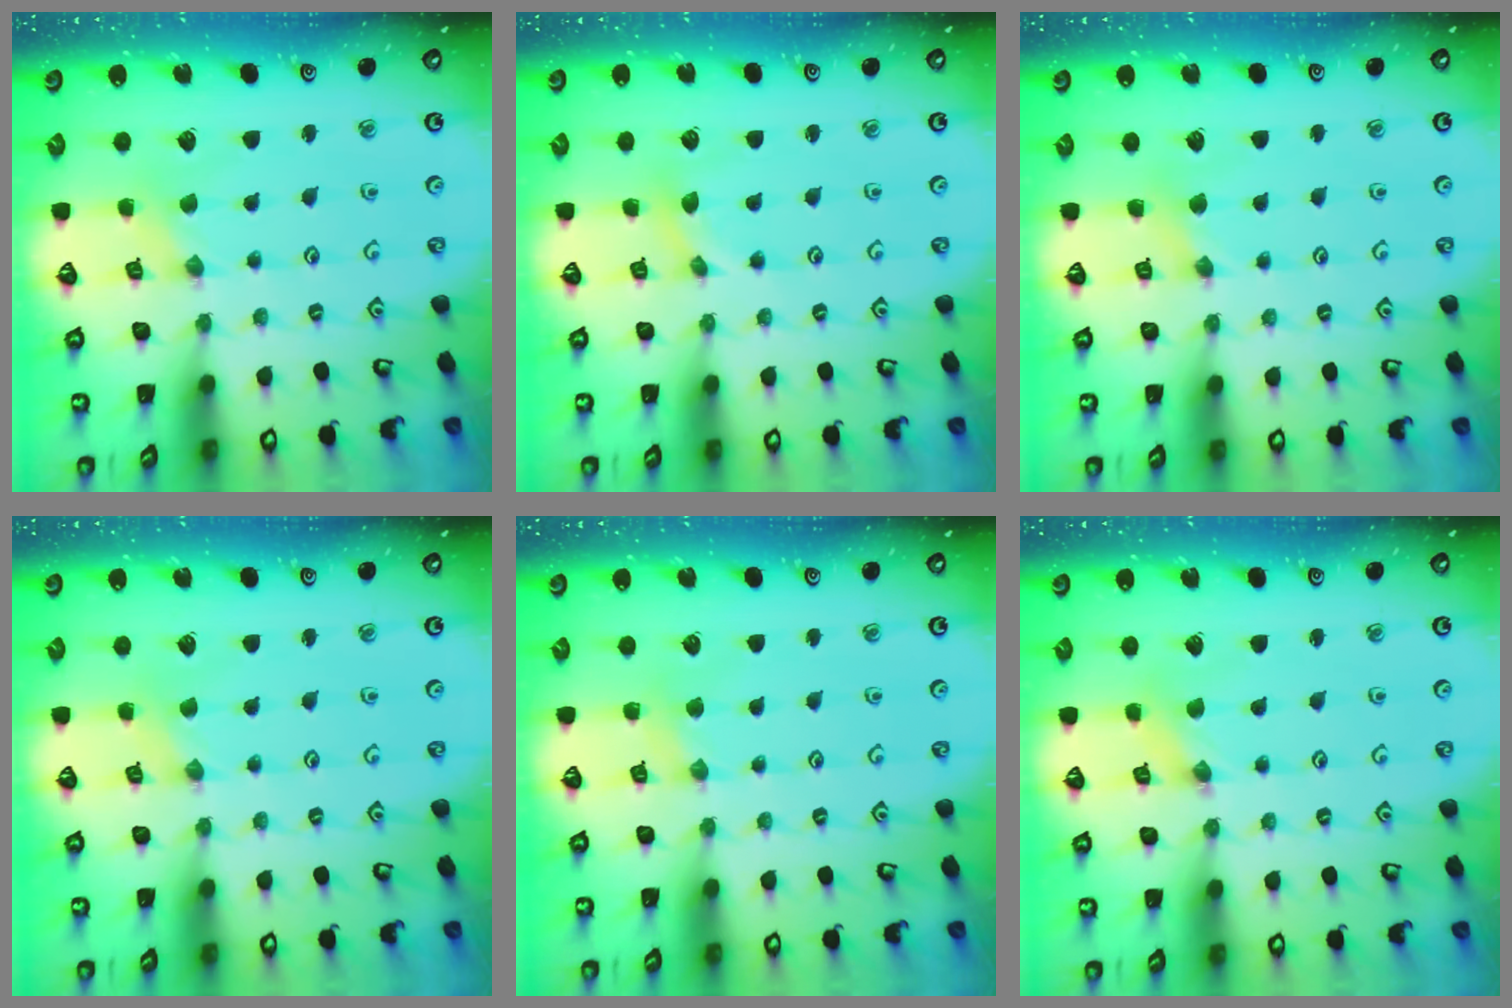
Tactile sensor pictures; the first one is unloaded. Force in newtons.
{"total": 2.9, "press": 2.8, "slide": 0.4}
{"total": 2.8, "press": 2.8, "slide": 0.5}
{"total": 0.0}
{"total": 3.2, "press": 3.2, "slide": 0.5}
{"total": 1.3, "press": 1.3, "slide": 0.2}